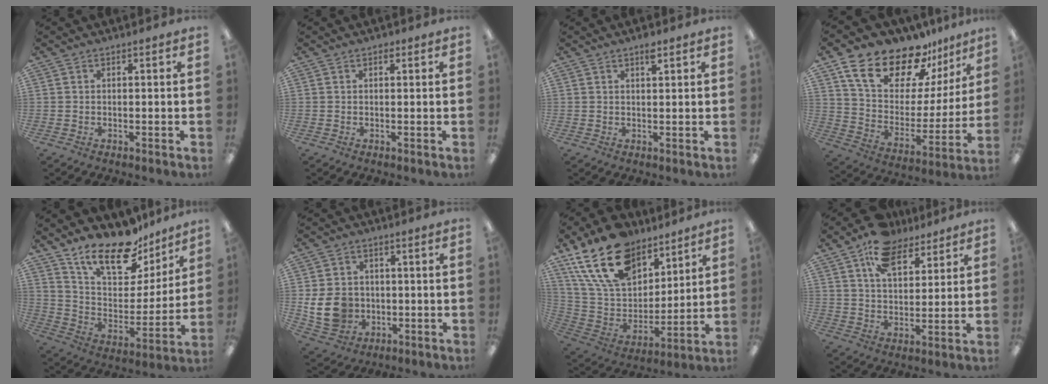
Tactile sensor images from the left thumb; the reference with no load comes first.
{"total": 0.8, "force": [0.5, 0.5, 0.4], "torque": [0.000, -0.001, 0.006]}
{"total": 2.3, "force": [1.7, 0.7, 1.5], "torque": [-0.016, -0.006, 0.026]}
{"total": 19.1, "force": [15.0, 8.6, 8.2], "torque": [-0.158, -0.104, 0.269]}
{"total": 19.4, "force": [15.0, 8.1, 9.3], "torque": [-0.165, -0.101, 0.265]}
{"total": 10.7, "force": [-1.4, 9.0, 5.6], "torque": [-0.124, 0.013, -0.021]}
{"total": 21.7, "force": [13.8, 12.6, 11.1], "torque": [-0.219, -0.063, 0.258]}
{"total": 12.5, "force": [8.6, 6.6, 6.1], "torque": [-0.106, -0.033, 0.157]}